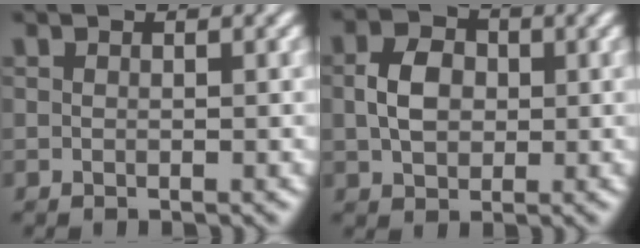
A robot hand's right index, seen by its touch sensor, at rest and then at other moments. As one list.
[{"total": 2.6, "force": [0.2, 1.4, 2.1], "torque": [-0.028, -0.005, 0.015]}]